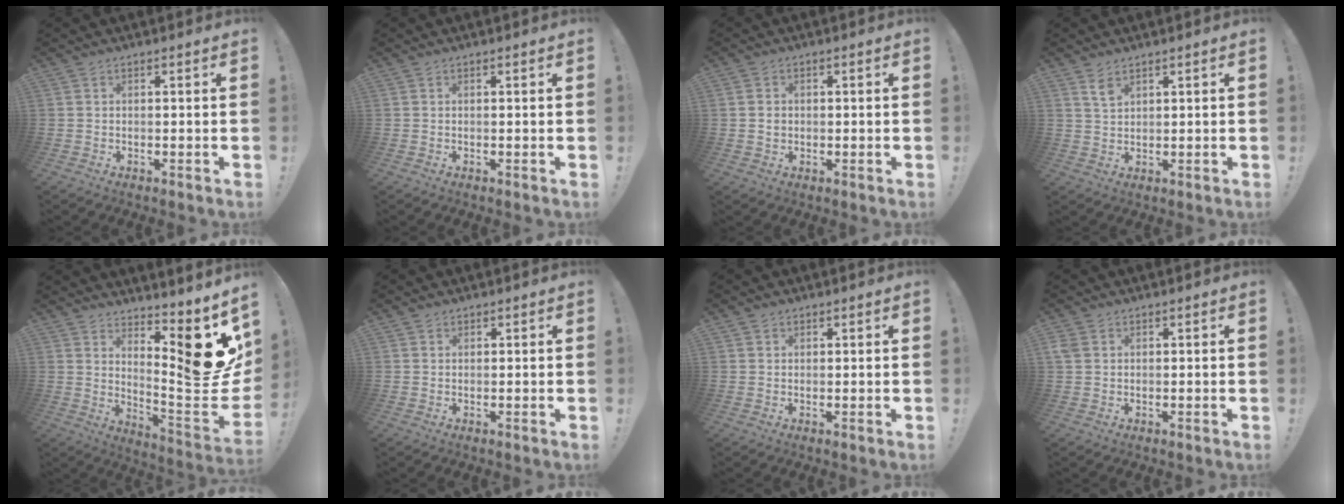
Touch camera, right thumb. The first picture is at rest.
{"total": 0.0}
{"total": 1.9, "force": [0.0, 1.7, 0.8], "torque": [-0.008, 0.002, -0.001]}
{"total": 4.1, "force": [2.8, 2.2, 2.0], "torque": [-0.023, -0.018, 0.048]}
{"total": 18.3, "force": [6.7, 6.4, 15.8], "torque": [-0.170, -0.075, 0.117]}
{"total": 0.6, "force": [0.5, 0.4, -0.1], "torque": [0.007, -0.001, 0.008]}
{"total": 1.2, "force": [0.8, 0.9, 0.1], "torque": [0.006, -0.005, 0.013]}
{"total": 3.1, "force": [1.2, 2.4, 1.6], "torque": [-0.030, 0.003, 0.027]}